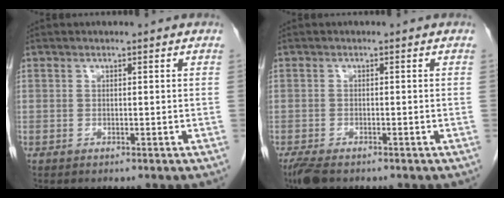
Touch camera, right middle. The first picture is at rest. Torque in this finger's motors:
{"motor_torque": [0.05, 0.00, 0.02, 0.01]}